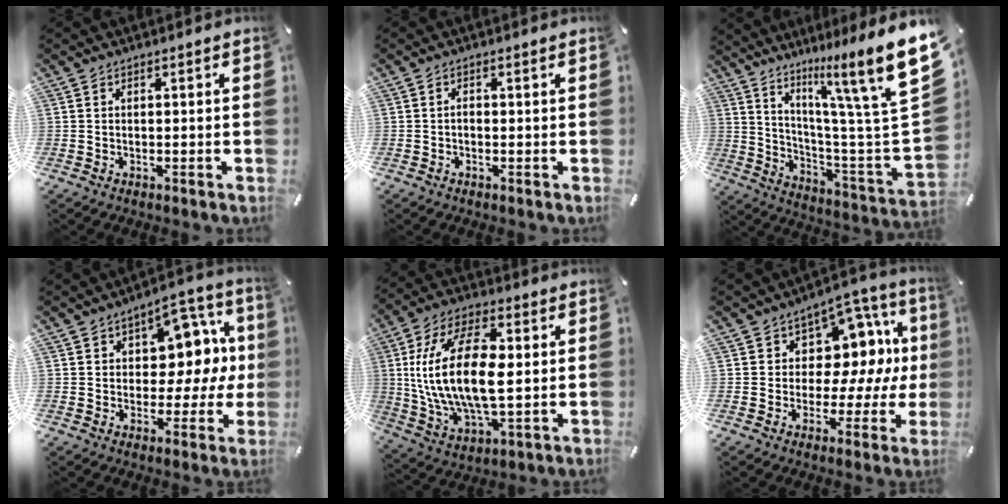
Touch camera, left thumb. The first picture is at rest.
{"total": 1.0, "force": [-0.1, 0.2, 1.0], "torque": [-0.018, -0.001, -0.003]}
{"total": 22.3, "force": [12.5, 3.6, 18.1], "torque": [-0.266, -0.095, 0.191]}
{"total": 12.1, "force": [3.5, 8.4, 7.9], "torque": [-0.090, -0.036, 0.064]}
{"total": 19.8, "force": [1.7, 10.4, 16.7], "torque": [-0.359, 0.005, 0.028]}
{"total": 11.0, "force": [2.6, 8.8, 6.0], "torque": [-0.060, -0.044, 0.049]}